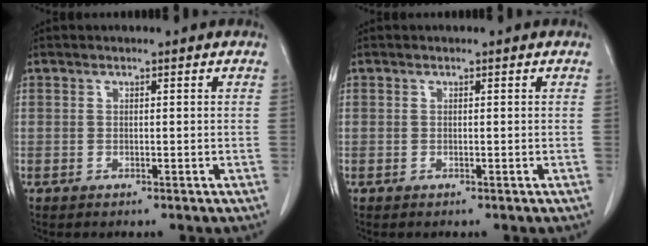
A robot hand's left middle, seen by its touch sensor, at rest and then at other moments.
{"total": 0.0}